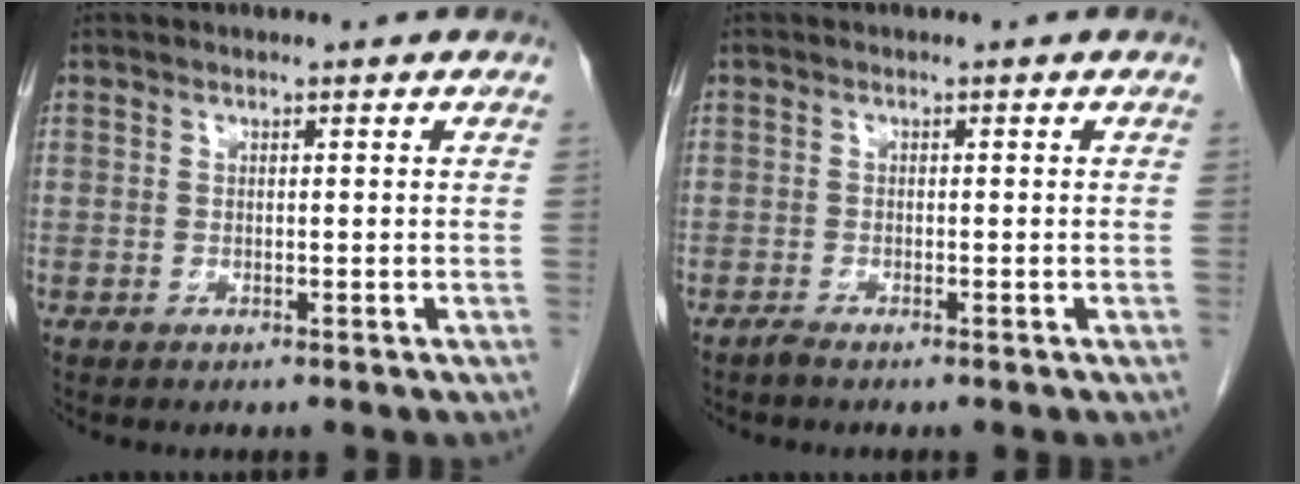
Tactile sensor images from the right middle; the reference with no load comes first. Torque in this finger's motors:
{"motor_torque": [-0.41, 0.02, 0.02, -0.01]}